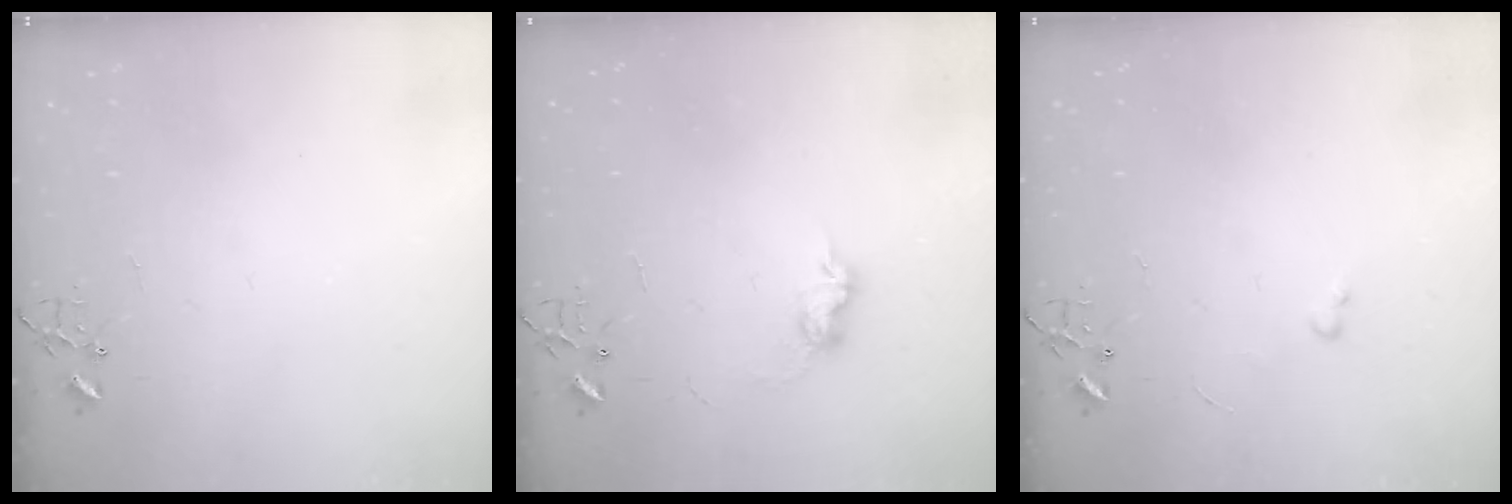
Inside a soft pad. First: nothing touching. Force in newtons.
{"total": 7.4, "press": 7.4, "slide": 0.4}
{"total": 2.4, "press": 2.3, "slide": 0.4}